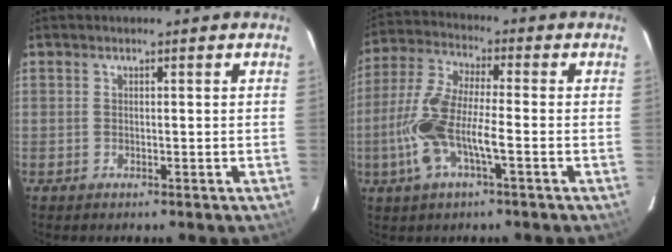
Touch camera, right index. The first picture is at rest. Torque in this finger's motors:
{"motor_torque": [1.43, -0.63, 0.93, 0.21]}